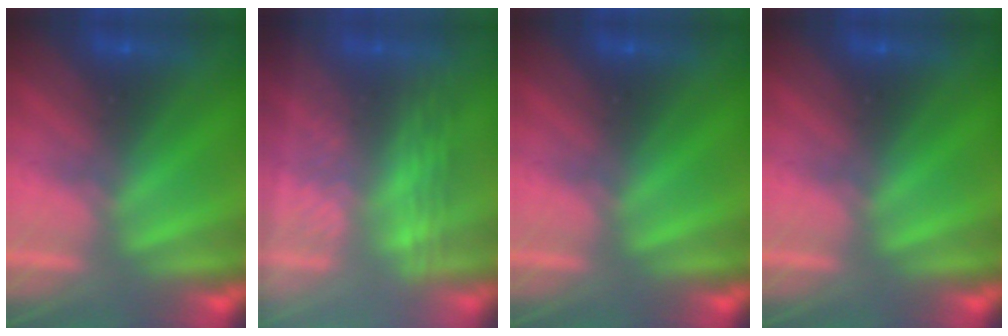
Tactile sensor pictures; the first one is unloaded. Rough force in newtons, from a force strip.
{"total": 2.7}
{"total": 0.0}
{"total": 0.0}